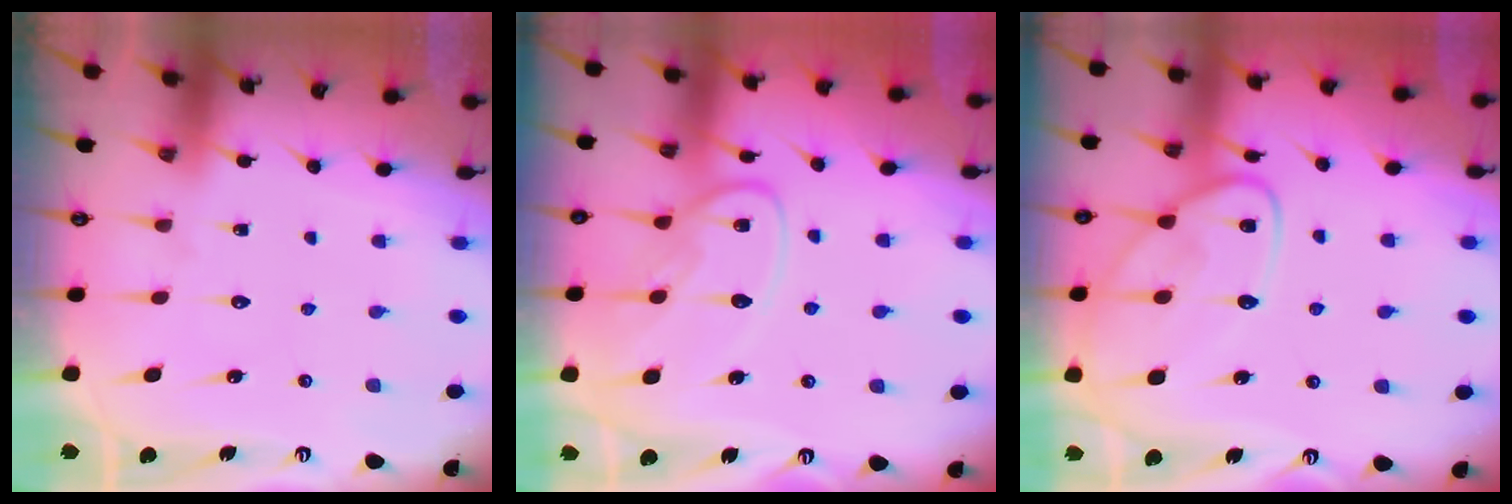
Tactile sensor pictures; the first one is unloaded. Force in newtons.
{"total": 11.9, "press": 11.9, "slide": 1.1}
{"total": 12.9, "press": 12.8, "slide": 1.0}